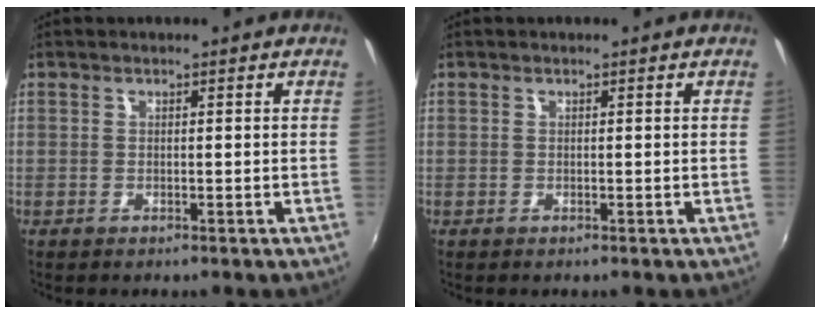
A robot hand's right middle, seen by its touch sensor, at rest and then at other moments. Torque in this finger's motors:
{"motor_torque": [0.01, -0.05, 0.01, 0.00]}